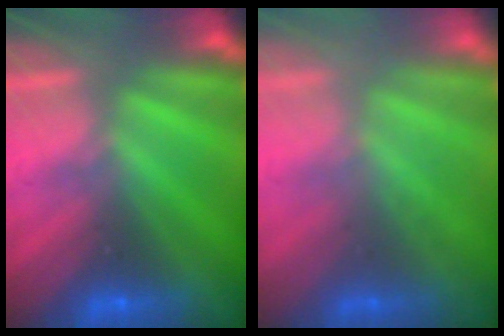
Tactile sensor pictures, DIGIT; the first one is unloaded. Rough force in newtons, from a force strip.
{"total": 2.2}